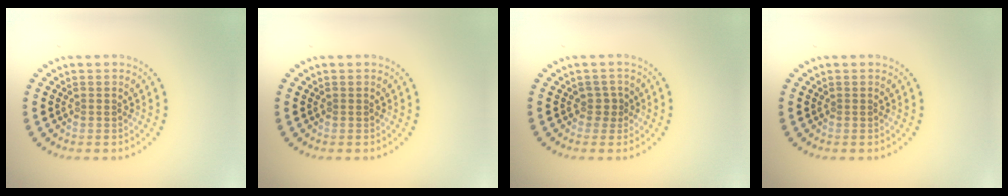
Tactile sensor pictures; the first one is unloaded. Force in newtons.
{"total": 0.0}
{"total": 1.1, "press": 0.7, "slide": 0.8}
{"total": 0.0}